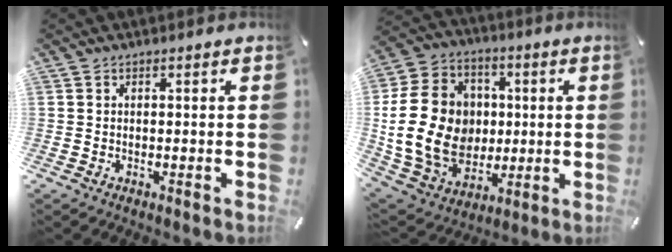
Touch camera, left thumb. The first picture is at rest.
{"total": 21.4, "force": [0.3, 17.9, 11.6], "torque": [-0.229, 0.016, 0.021]}